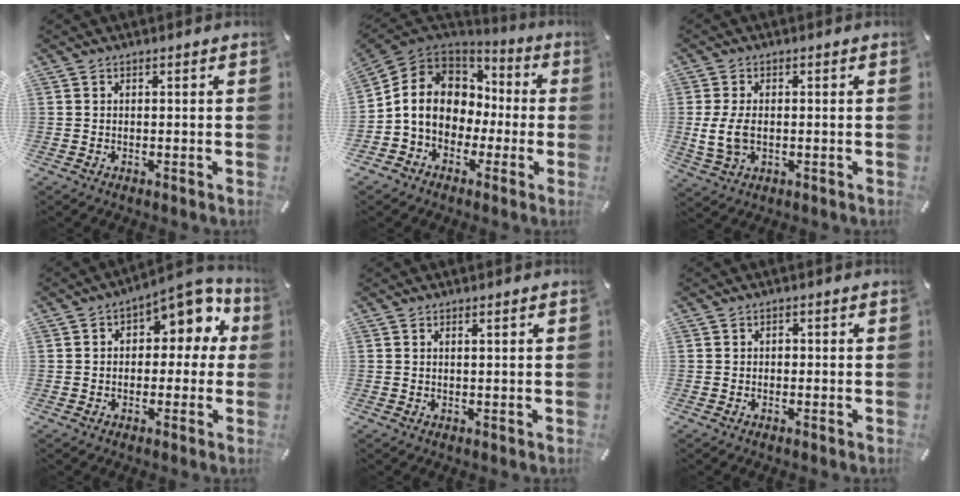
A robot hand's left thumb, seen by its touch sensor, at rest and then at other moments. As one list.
[{"total": 12.0, "force": [-1.3, 10.7, 5.4], "torque": [-0.135, 0.010, -0.019]}, {"total": 6.5, "force": [-0.4, 4.2, 4.9], "torque": [-0.104, -0.001, -0.009]}, {"total": 8.9, "force": [4.0, 5.0, 6.1], "torque": [-0.073, -0.029, 0.061]}, {"total": 1.0, "force": [0.5, 0.0, 0.8], "torque": [-0.016, -0.001, 0.009]}, {"total": 0.8, "force": [-0.1, 0.7, 0.4], "torque": [-0.009, 0.004, -0.004]}]